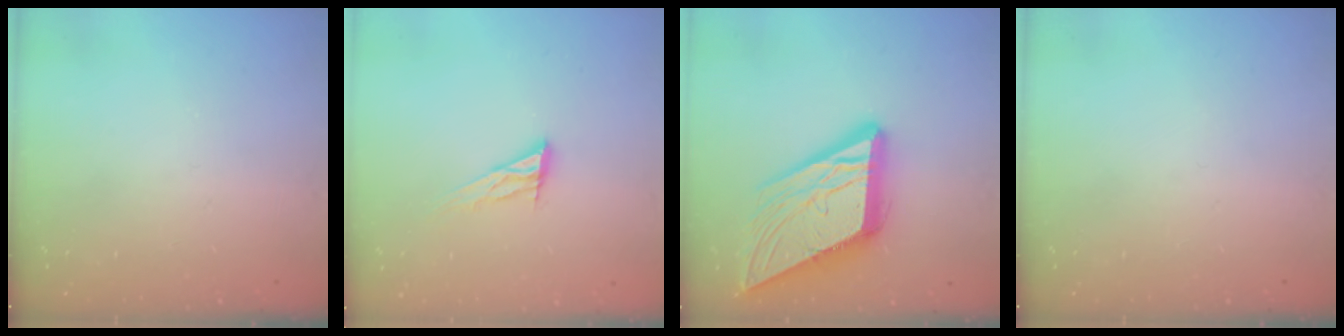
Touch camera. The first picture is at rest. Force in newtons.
{"total": 9.2, "press": 9.1, "slide": 0.7}
{"total": 18.7, "press": 18.6, "slide": 2.1}
{"total": 0.0}